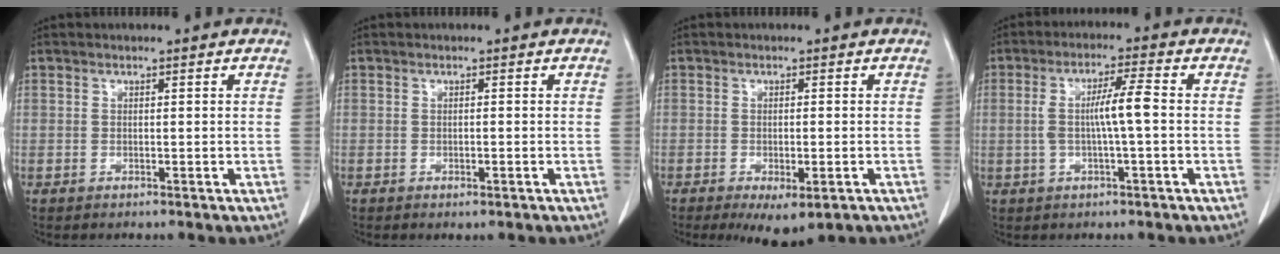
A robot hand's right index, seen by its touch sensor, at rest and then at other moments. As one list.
[{"total": 0.7, "force": [-0.2, 0.2, 0.6], "torque": [-0.012, -0.003, 0.002]}, {"total": 5.6, "force": [-3.0, 1.8, 4.4], "torque": [-0.061, -0.014, -0.035]}, {"total": 5.9, "force": [-0.1, 0.2, 5.9], "torque": [-0.113, 0.011, -0.002]}]